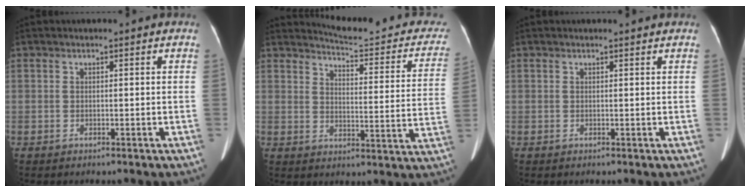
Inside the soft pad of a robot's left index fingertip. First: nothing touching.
{"total": 16.7, "force": [15.8, 2.8, 4.6], "torque": [-0.040, -0.057, 0.173]}
{"total": 0.9, "force": [0.9, -0.1, 0.2], "torque": [-0.009, 0.000, 0.012]}